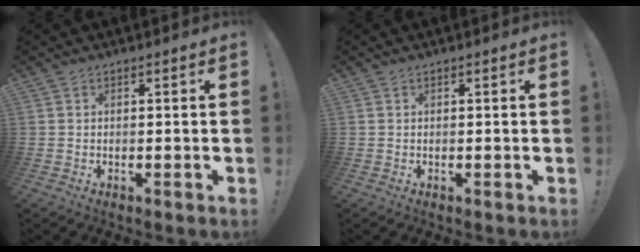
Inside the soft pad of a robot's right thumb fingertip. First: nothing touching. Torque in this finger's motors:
{"motor_torque": [-0.07, 0.22, -0.02, 0.04, 0.00]}